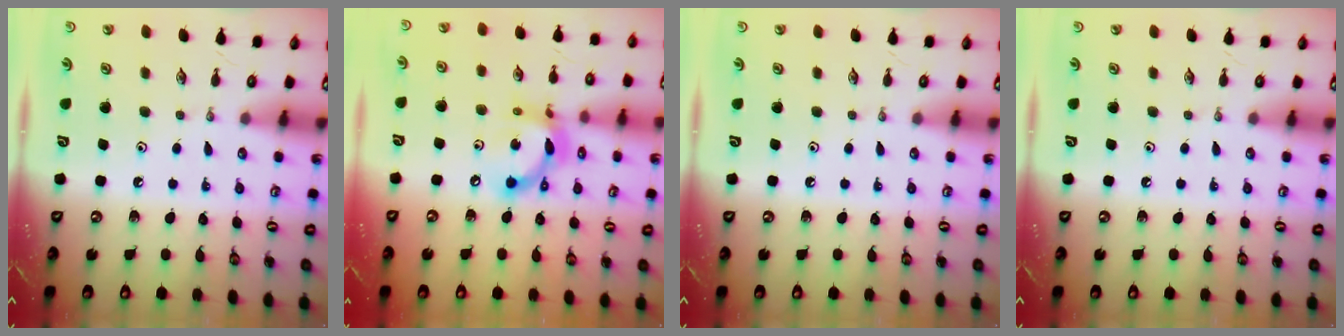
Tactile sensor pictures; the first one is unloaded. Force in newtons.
{"total": 13.2, "press": 13.2, "slide": 0.7}
{"total": 0.0}
{"total": 0.0}